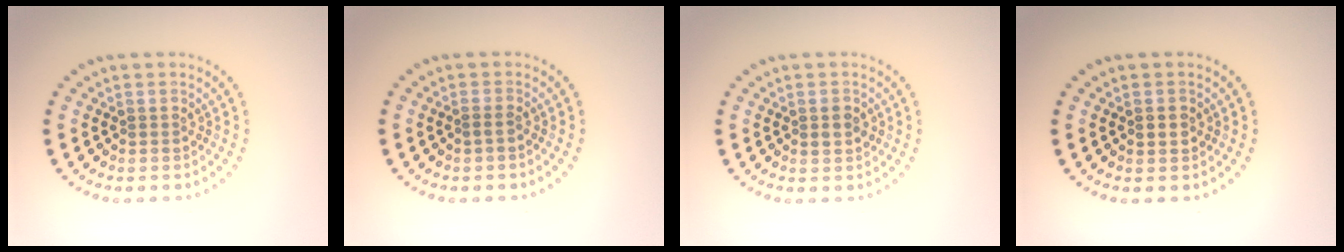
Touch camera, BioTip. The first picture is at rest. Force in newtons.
{"total": 0.5, "press": 0.2, "slide": 0.5}
{"total": 1.1, "press": 1.1, "slide": 0.1}
{"total": 0.9, "press": 0.9, "slide": 0.0}